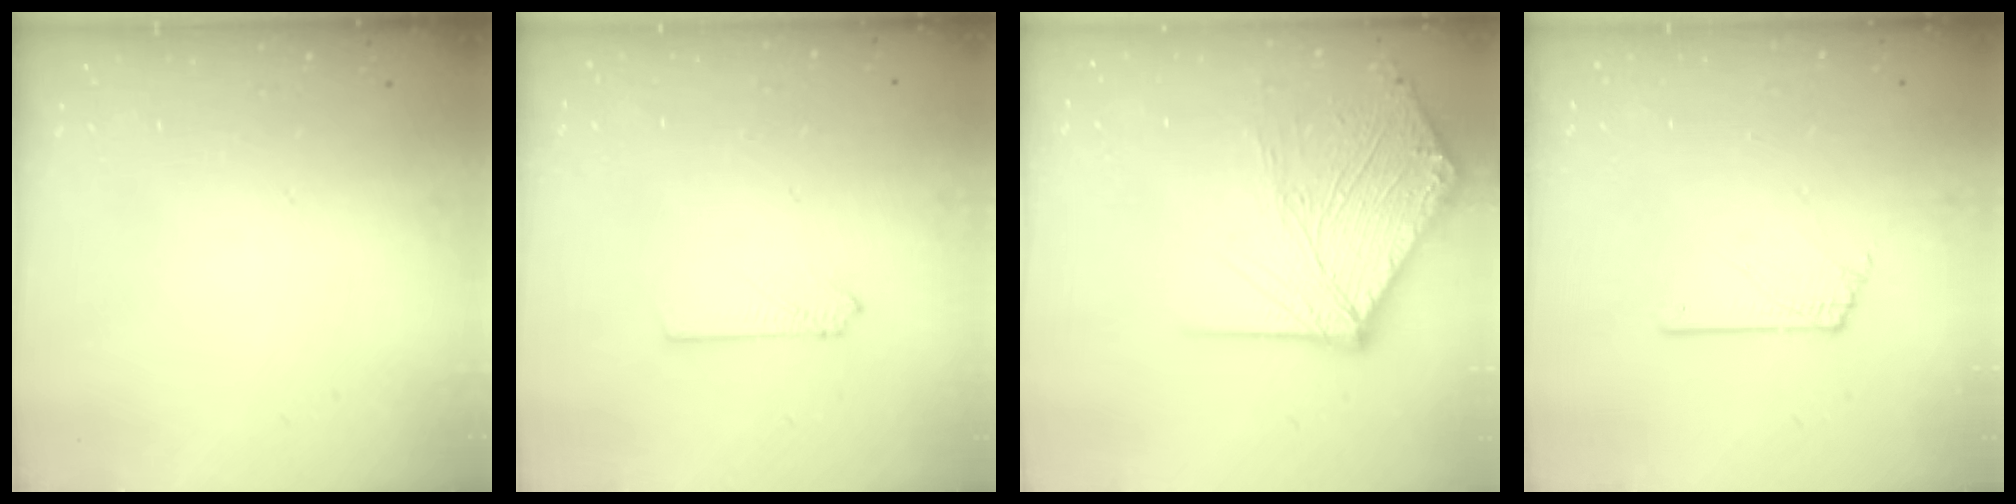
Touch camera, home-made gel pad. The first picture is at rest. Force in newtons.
{"total": 2.1, "press": 2.1, "slide": 0.2}
{"total": 15.4, "press": 15.3, "slide": 1.8}
{"total": 1.7, "press": 1.7, "slide": 0.2}